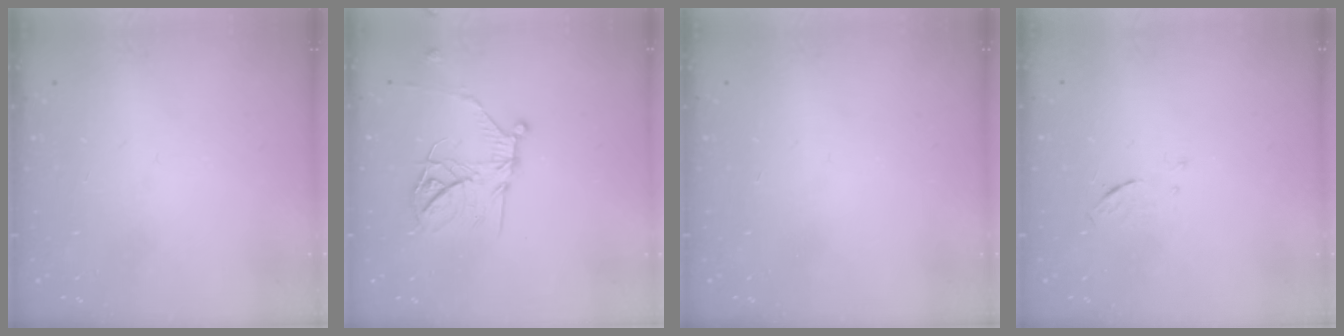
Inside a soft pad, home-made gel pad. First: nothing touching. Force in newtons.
{"total": 15.9, "press": 15.9, "slide": 1.5}
{"total": 0.0}
{"total": 3.6, "press": 3.4, "slide": 1.4}